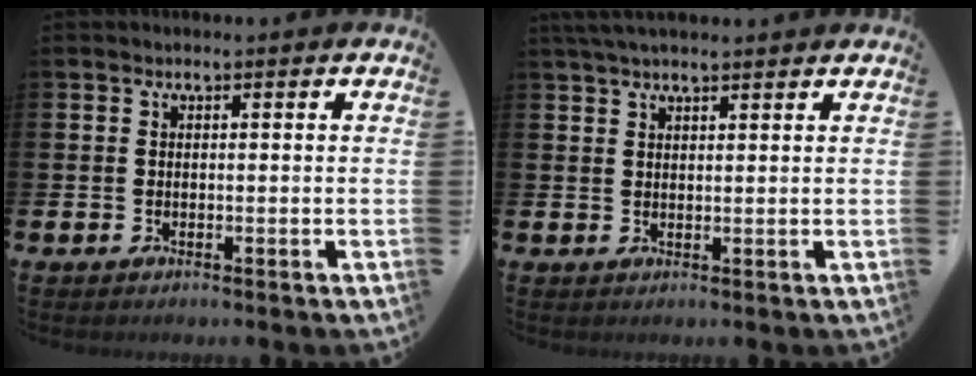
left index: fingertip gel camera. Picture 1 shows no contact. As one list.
[{"total": 3.0, "force": [2.7, 0.6, 1.3], "torque": [-0.025, -0.002, 0.048]}]